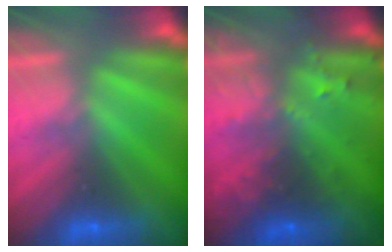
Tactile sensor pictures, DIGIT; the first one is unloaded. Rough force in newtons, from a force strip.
{"total": 6.1}